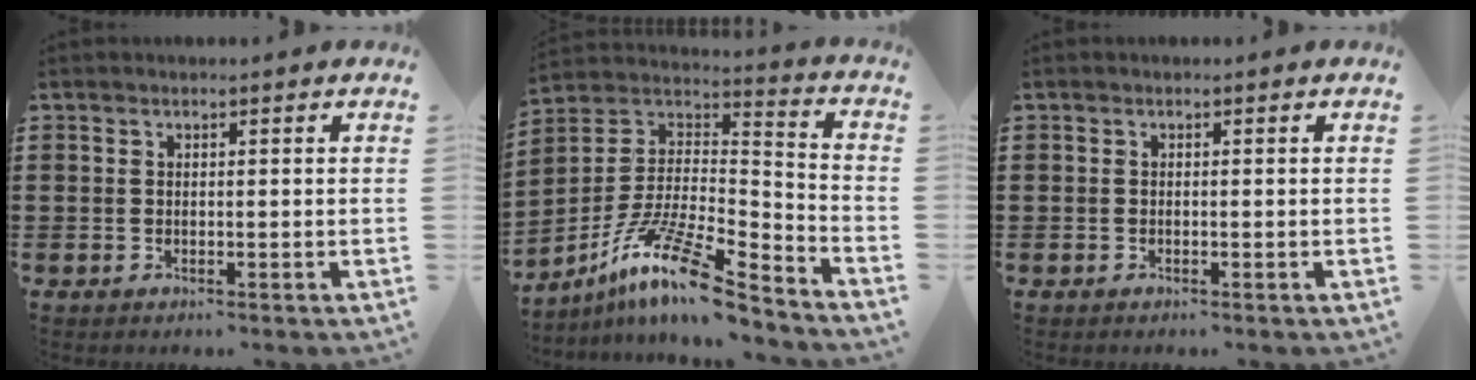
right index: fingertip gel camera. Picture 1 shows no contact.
{"total": 14.1, "force": [-10.5, 2.3, 9.1], "torque": [-0.175, 0.016, -0.200]}
{"total": 0.0}